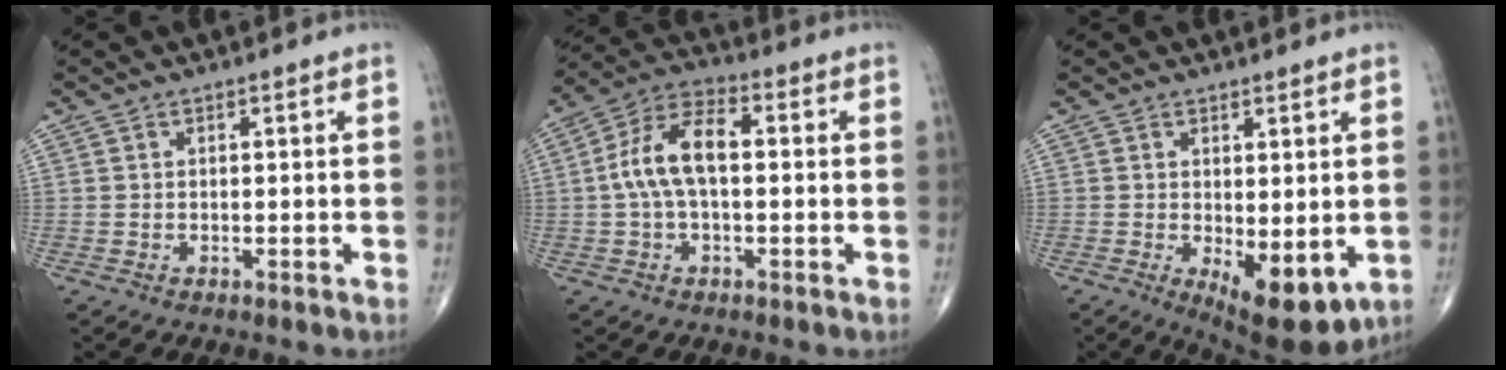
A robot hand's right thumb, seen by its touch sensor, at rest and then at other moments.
{"total": 10.8, "force": [0.3, 5.5, 9.3], "torque": [-0.188, 0.035, -0.001]}
{"total": 9.5, "force": [-2.0, 3.9, 8.4], "torque": [-0.105, -0.022, -0.016]}